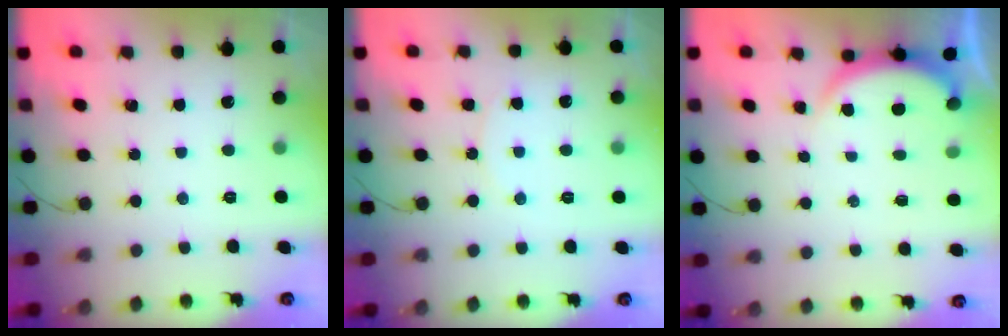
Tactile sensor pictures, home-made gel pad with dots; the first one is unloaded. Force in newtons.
{"total": 5.9, "press": 5.9, "slide": 0.7}
{"total": 2.8, "press": 2.8, "slide": 0.6}